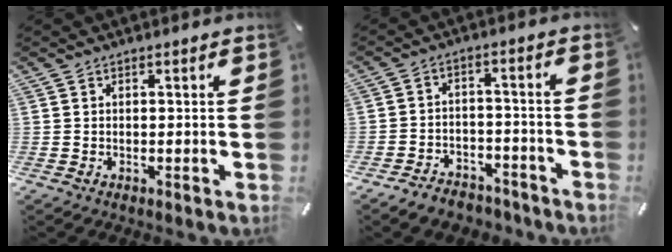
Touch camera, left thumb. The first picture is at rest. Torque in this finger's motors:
{"motor_torque": [1.00, 1.37, 0.04, 0.04, 0.03]}